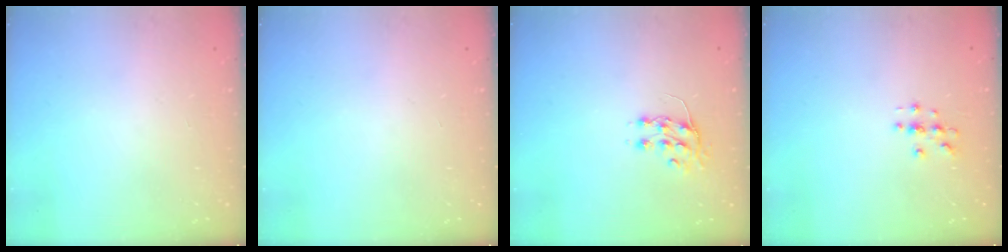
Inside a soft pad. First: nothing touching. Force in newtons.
{"total": 0.0}
{"total": 7.6, "press": 7.5, "slide": 0.9}
{"total": 3.1, "press": 3.1, "slide": 0.3}